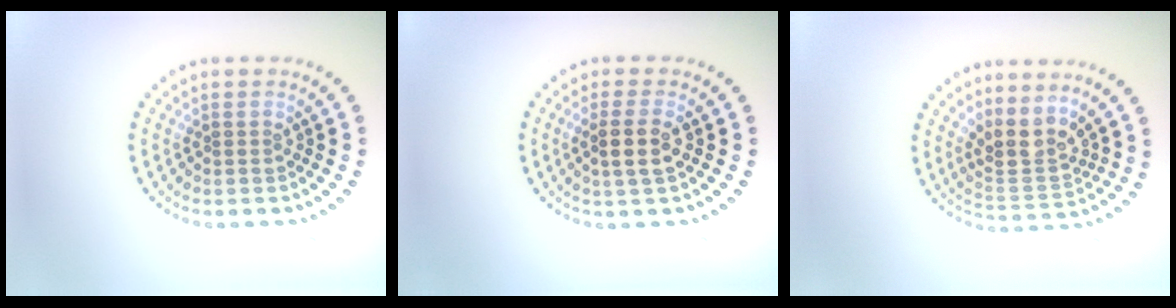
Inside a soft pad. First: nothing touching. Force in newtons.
{"total": 2.6, "press": 2.3, "slide": 1.2}
{"total": 3.3, "press": 2.5, "slide": 2.1}